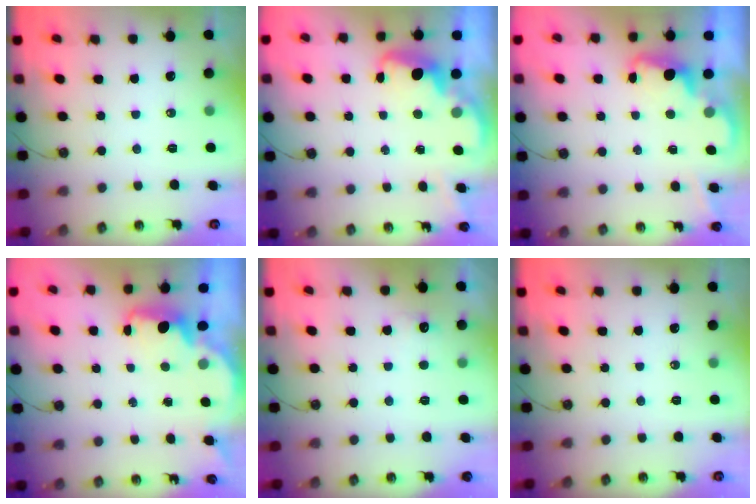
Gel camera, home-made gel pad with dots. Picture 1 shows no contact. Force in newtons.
{"total": 2.6, "press": 2.5, "slide": 0.8}
{"total": 2.2, "press": 2.1, "slide": 0.5}
{"total": 1.9, "press": 1.7, "slide": 0.7}
{"total": 3.4, "press": 3.2, "slide": 1.0}
{"total": 0.0}